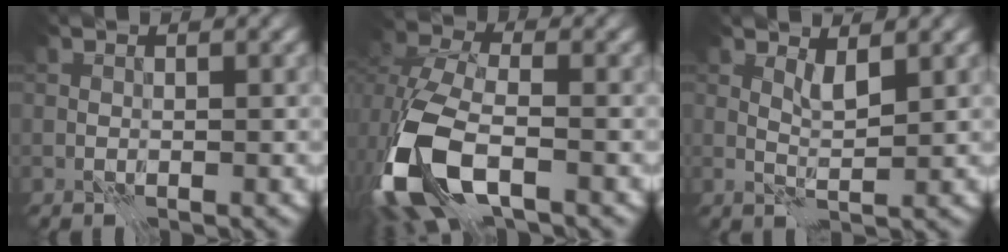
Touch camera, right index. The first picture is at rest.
{"total": 9.4, "force": [-4.0, 5.0, 6.8], "torque": [-0.167, -0.022, -0.078]}
{"total": 1.9, "force": [1.6, -0.5, 0.9], "torque": [-0.016, -0.002, 0.031]}